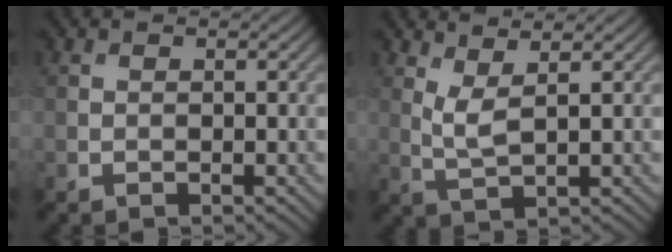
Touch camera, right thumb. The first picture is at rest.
{"total": 2.8, "force": [1.6, 0.5, 2.3], "torque": [-0.058, -0.003, 0.038]}